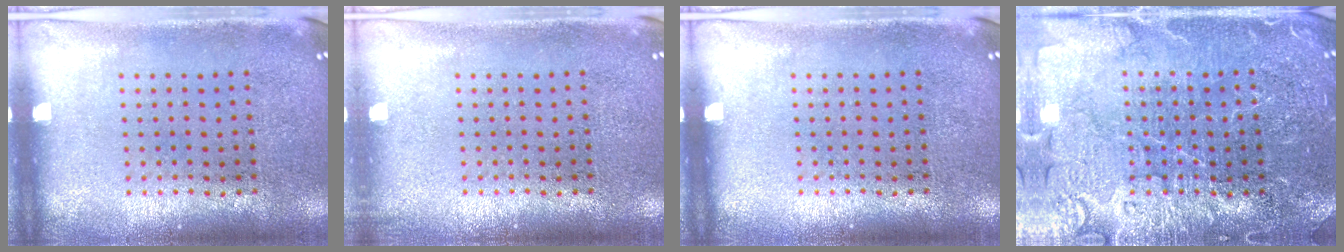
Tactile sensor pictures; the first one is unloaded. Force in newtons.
{"total": 0.5, "press": 0.5, "slide": 0.1}
{"total": 0.0}
{"total": 4.1, "press": 4.1, "slide": 0.6}